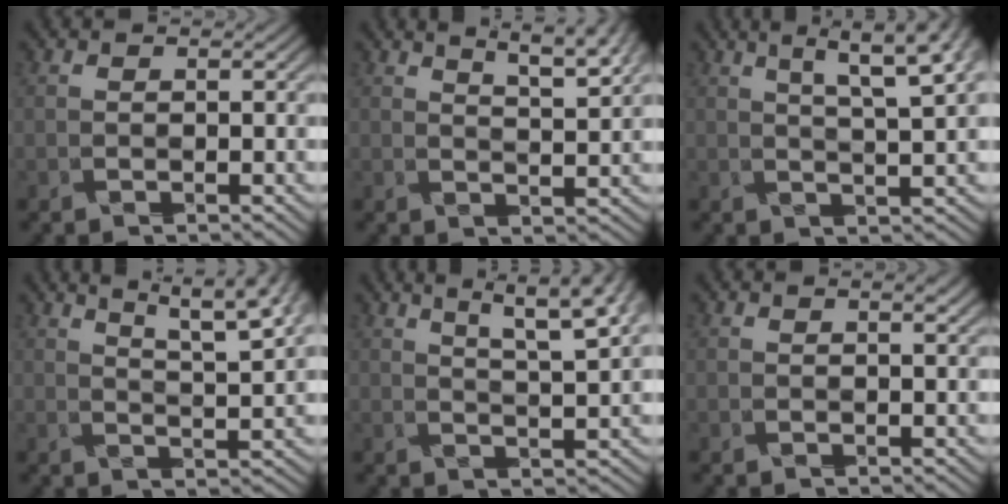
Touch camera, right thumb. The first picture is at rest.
{"total": 4.6, "force": [3.6, -0.3, 2.8], "torque": [-0.059, 0.008, 0.063]}
{"total": 6.3, "force": [3.7, 0.1, 5.1], "torque": [-0.088, 0.014, 0.059]}
{"total": 7.5, "force": [5.5, 0.5, 5.1], "torque": [-0.082, 0.016, 0.074]}
{"total": 7.0, "force": [4.7, 0.3, 5.2], "torque": [-0.085, 0.019, 0.066]}
{"total": 1.0, "force": [0.4, 0.2, 0.9], "torque": [-0.025, -0.002, 0.009]}